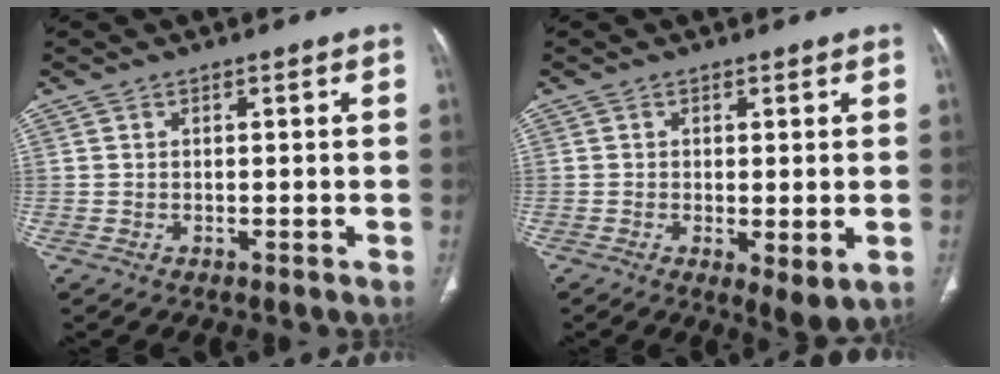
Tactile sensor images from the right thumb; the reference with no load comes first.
{"total": 4.9, "force": [-1.0, 1.6, 4.5], "torque": [-0.077, -0.018, -0.014]}